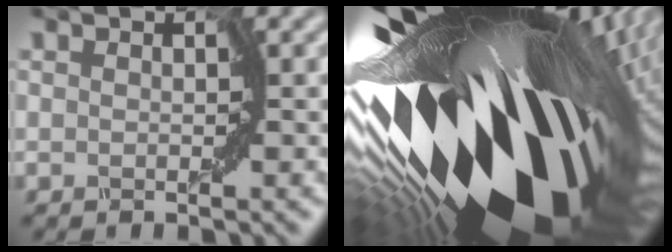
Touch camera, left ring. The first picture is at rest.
{"total": 19.1, "force": [-1.2, 8.1, 17.3], "torque": [-0.303, -0.060, -0.005]}